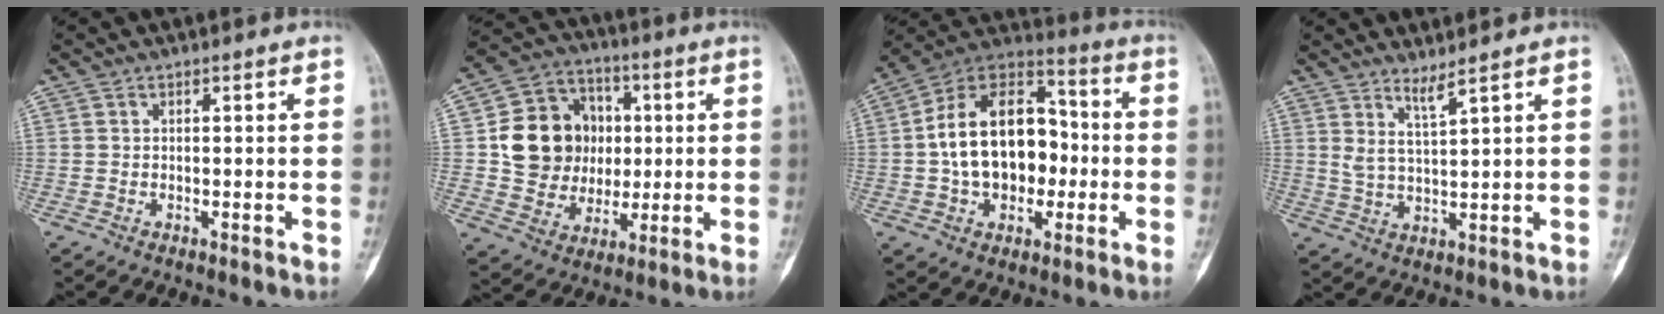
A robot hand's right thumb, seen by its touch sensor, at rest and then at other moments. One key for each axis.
{"total": 16.5, "fx": 1.7, "fy": 14.3, "fz": 8.1, "tx": -0.097, "ty": 0.017, "tz": 0.039}
{"total": 20.0, "fx": -0.9, "fy": 13.4, "fz": 14.8, "tx": -0.211, "ty": 0.039, "tz": -0.018}
{"total": 3.6, "fx": 2.8, "fy": -0.4, "fz": 2.3, "tx": -0.051, "ty": -0.040, "tz": 0.061}